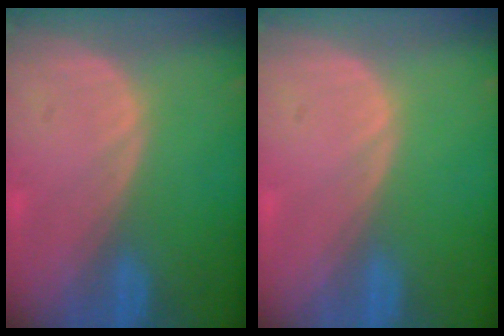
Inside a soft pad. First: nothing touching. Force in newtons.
{"total": 0.0}